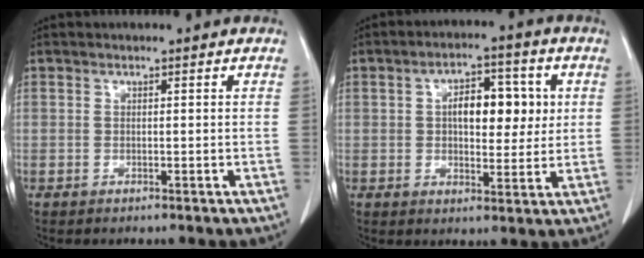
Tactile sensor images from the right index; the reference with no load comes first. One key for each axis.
{"total": 8.7, "fx": 1.6, "fy": 4.1, "fz": 7.5, "tx": -0.112, "ty": 0.017, "tz": 0.025}